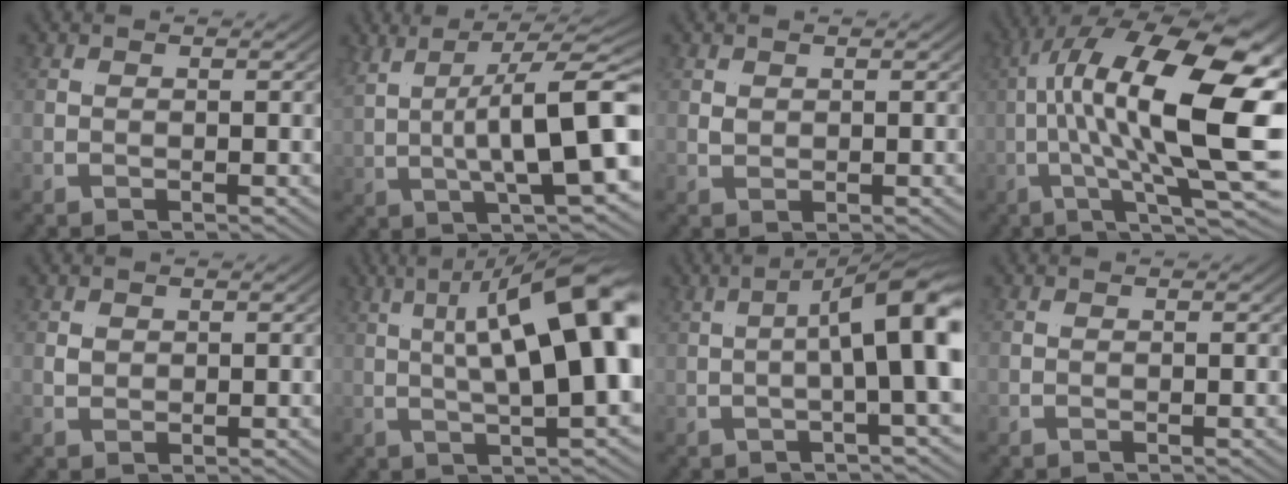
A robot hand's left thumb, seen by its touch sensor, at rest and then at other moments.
{"total": 6.2, "force": [-0.5, -1.4, 6.1], "torque": [-0.098, 0.030, -0.007]}
{"total": 0.6, "force": [0.6, 0.0, 0.0], "torque": [-0.001, 0.002, 0.007]}
{"total": 14.1, "force": [0.4, 1.9, 13.9], "torque": [-0.213, 0.021, -0.010]}
{"total": 0.7, "force": [0.6, 0.3, 0.1], "torque": [-0.004, 0.002, 0.007]}
{"total": 10.5, "force": [1.3, 0.6, 10.4], "torque": [-0.125, 0.048, -0.003]}
{"total": 8.1, "force": [-0.6, 0.6, 8.0], "torque": [-0.102, 0.023, -0.017]}
{"total": 0.0}